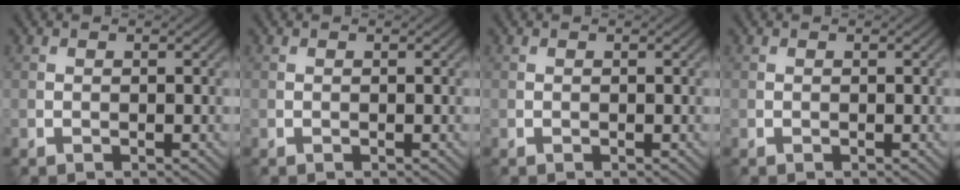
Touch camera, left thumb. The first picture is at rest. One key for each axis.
{"total": 0.0}
{"total": 0.0}
{"total": 0.0}